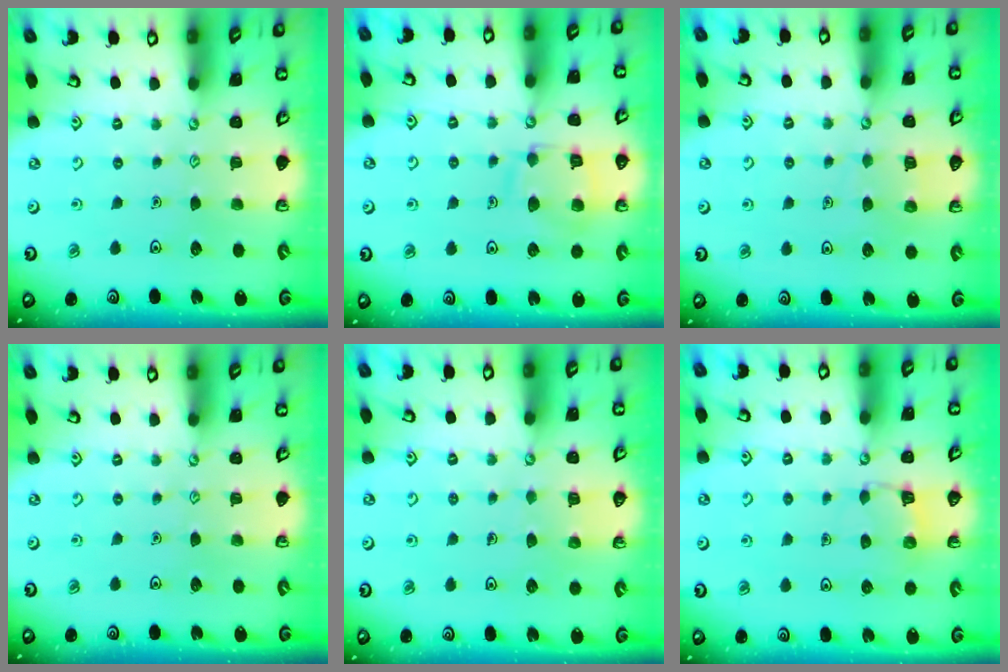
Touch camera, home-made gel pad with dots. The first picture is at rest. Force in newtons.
{"total": 11.0, "press": 11.0, "slide": 0.9}
{"total": 4.5, "press": 4.5, "slide": 0.4}
{"total": 0.0}
{"total": 3.9, "press": 3.8, "slide": 0.3}
{"total": 5.4, "press": 5.4, "slide": 0.4}